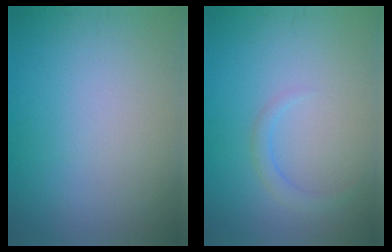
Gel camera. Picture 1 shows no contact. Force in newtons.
{"total": 1.3, "press": 1.3, "slide": 0.1}